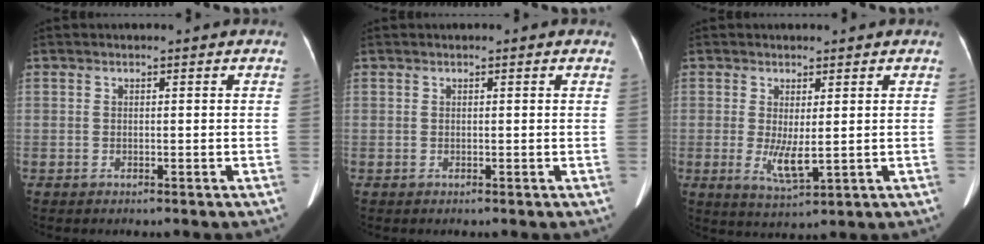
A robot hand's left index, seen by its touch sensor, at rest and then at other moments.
{"total": 0.0}
{"total": 4.4, "force": [-0.1, 1.1, 4.2], "torque": [-0.084, -0.017, 0.008]}